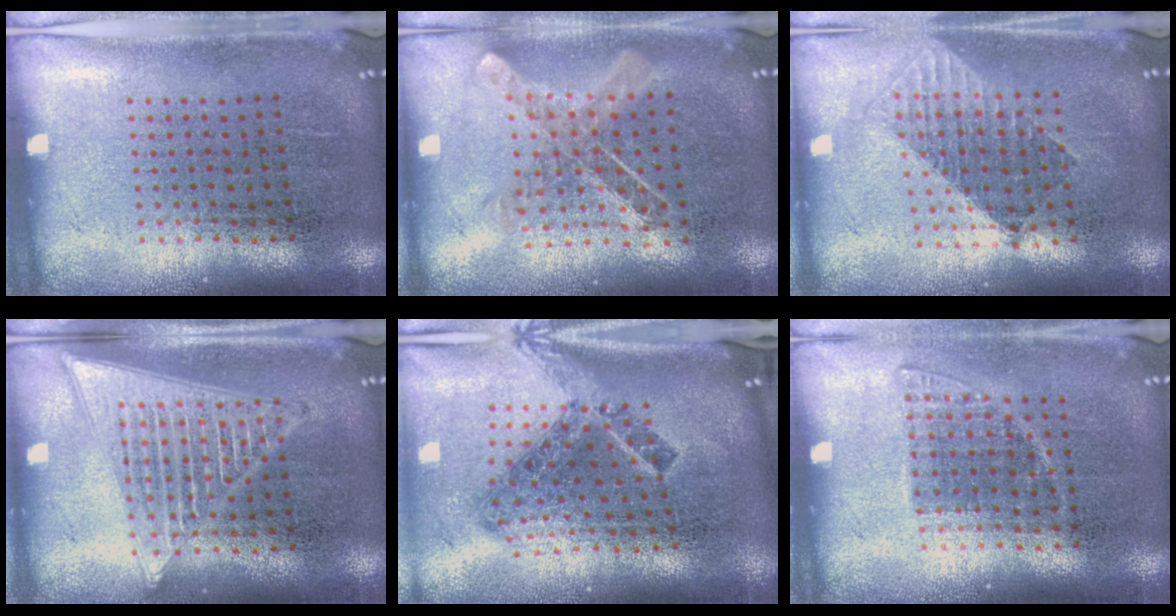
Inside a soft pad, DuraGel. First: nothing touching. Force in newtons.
{"total": 1.0, "press": 1.0, "slide": 0.1}
{"total": 1.6, "press": 1.3, "slide": 0.9}
{"total": 2.7, "press": 2.7, "slide": 0.2}
{"total": 1.9, "press": 1.3, "slide": 1.4}
{"total": 1.1, "press": 0.9, "slide": 0.5}